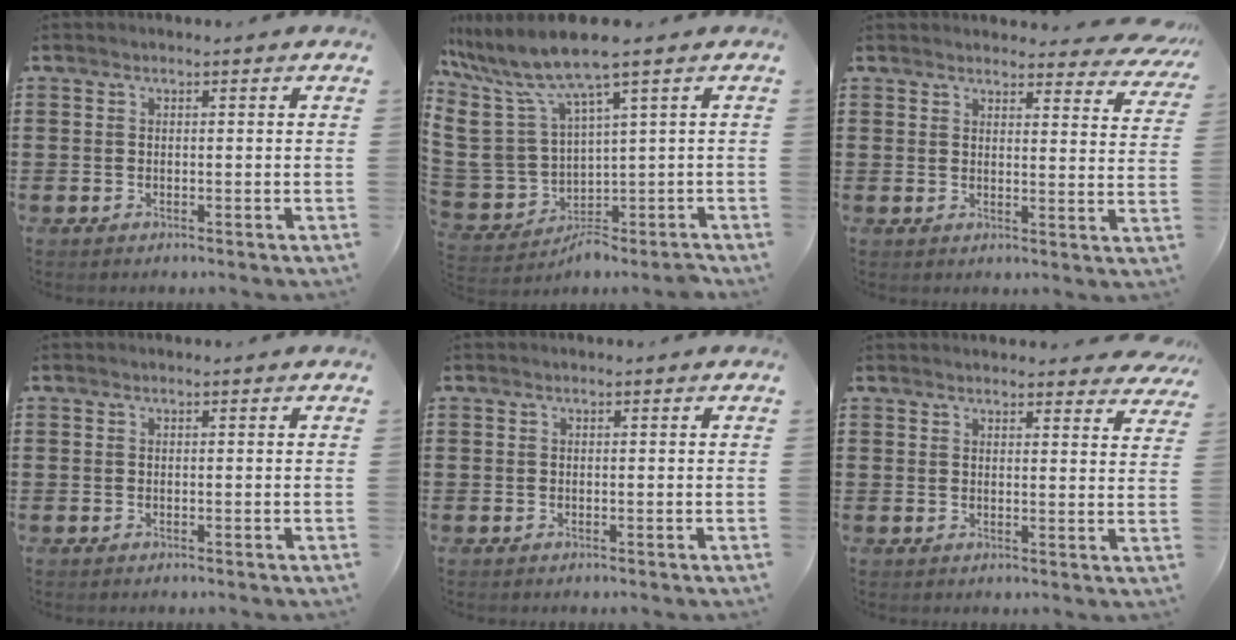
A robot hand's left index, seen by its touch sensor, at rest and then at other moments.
{"total": 7.9, "force": [2.5, 4.0, 6.4], "torque": [-0.172, -0.036, 0.036]}
{"total": 3.9, "force": [3.6, 0.6, 1.2], "torque": [-0.020, -0.018, 0.064]}
{"total": 0.0}
{"total": 0.0}
{"total": 3.0, "force": [2.9, 0.3, 0.6], "torque": [-0.013, -0.009, 0.053]}